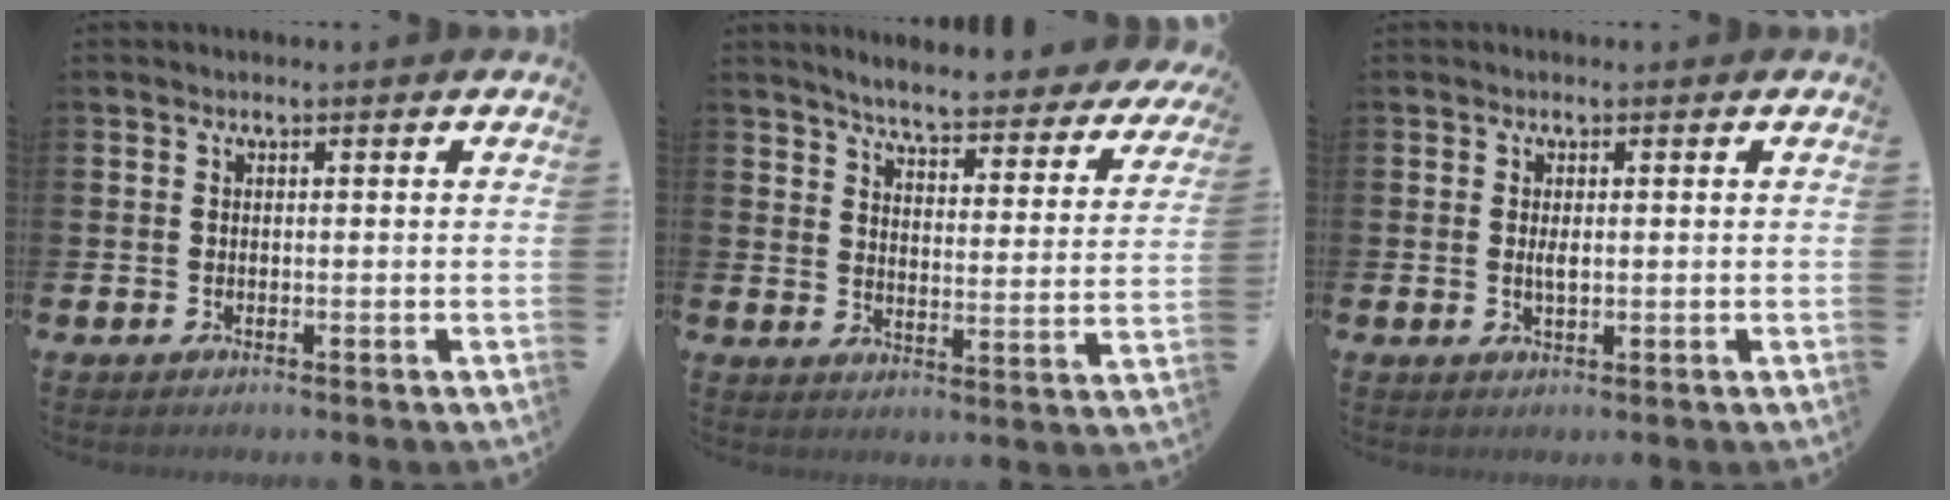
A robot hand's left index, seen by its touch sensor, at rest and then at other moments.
{"total": 5.2, "force": [5.0, 0.2, 1.4], "torque": [-0.043, -0.047, 0.077]}
{"total": 1.4, "force": [0.2, 0.5, 1.3], "torque": [-0.020, 0.001, 0.001]}